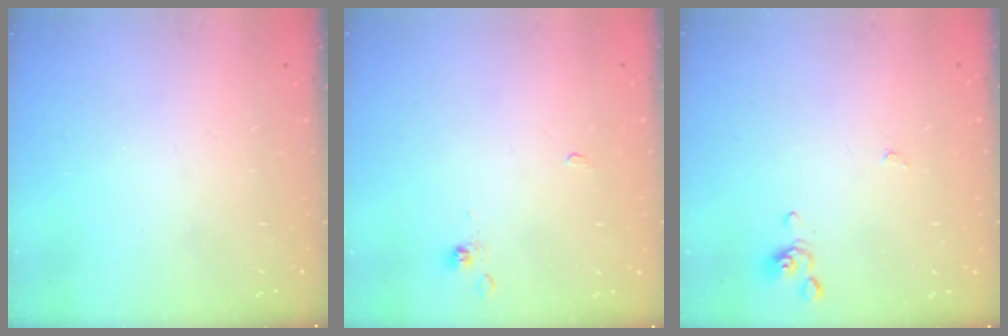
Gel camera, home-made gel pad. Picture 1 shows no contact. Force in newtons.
{"total": 0.0}
{"total": 0.0}